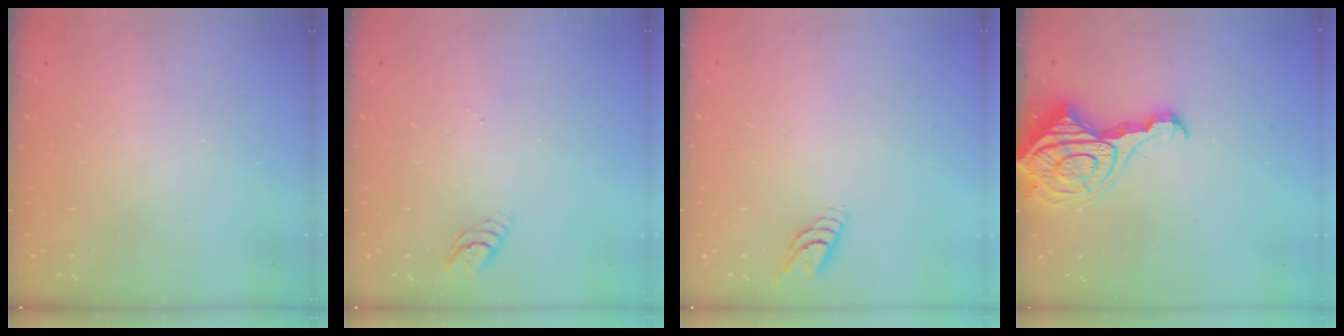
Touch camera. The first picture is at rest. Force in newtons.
{"total": 3.5, "press": 3.5, "slide": 0.6}
{"total": 5.6, "press": 5.6, "slide": 0.6}
{"total": 14.1, "press": 14.0, "slide": 1.4}